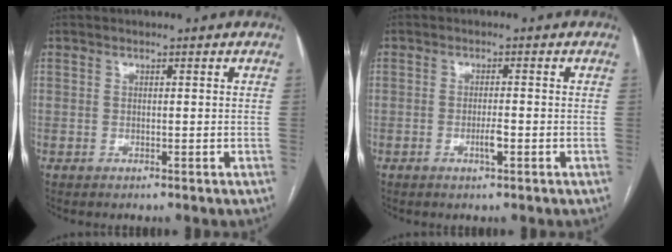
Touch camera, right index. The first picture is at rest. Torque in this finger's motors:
{"motor_torque": [0.67, 0.16, 0.29, 0.07]}